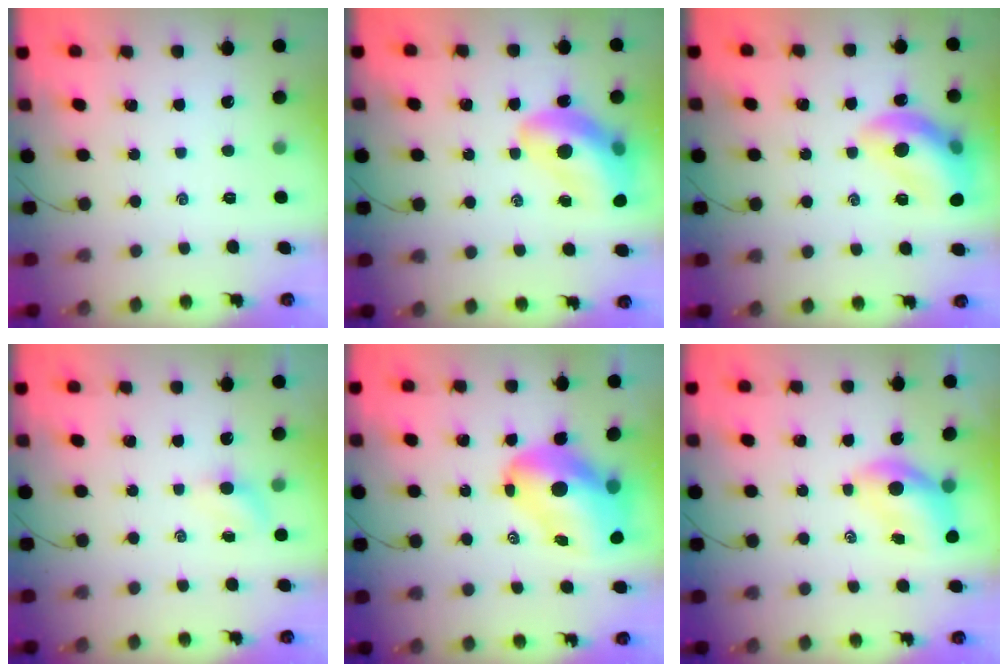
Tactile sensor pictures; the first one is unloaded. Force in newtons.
{"total": 17.8, "press": 17.3, "slide": 4.2}
{"total": 14.6, "press": 14.5, "slide": 1.7}
{"total": 3.4, "press": 3.2, "slide": 1.1}
{"total": 14.4, "press": 13.8, "slide": 3.8}
{"total": 6.7, "press": 6.6, "slide": 0.9}